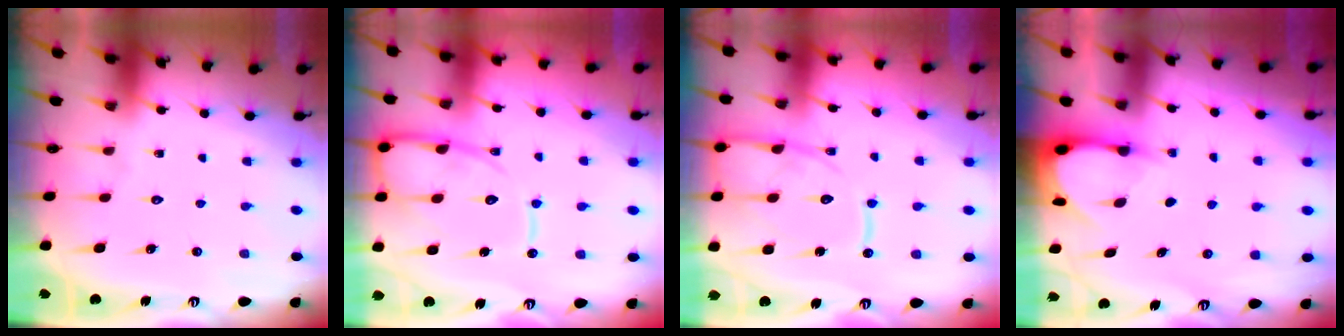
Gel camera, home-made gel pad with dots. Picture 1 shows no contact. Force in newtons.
{"total": 12.9, "press": 12.9, "slide": 1.1}
{"total": 15.8, "press": 15.7, "slide": 1.3}
{"total": 3.3, "press": 3.2, "slide": 0.3}